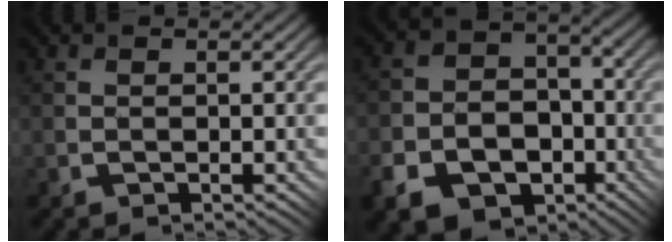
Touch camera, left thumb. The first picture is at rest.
{"total": 12.3, "force": [-6.2, 9.1, 5.5], "torque": [-0.119, -0.031, -0.118]}